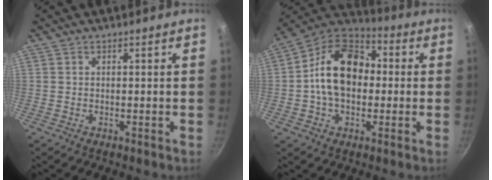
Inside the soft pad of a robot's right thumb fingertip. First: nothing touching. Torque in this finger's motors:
{"motor_torque": [0.75, 3.27, 1.35, -0.03, 0.15]}